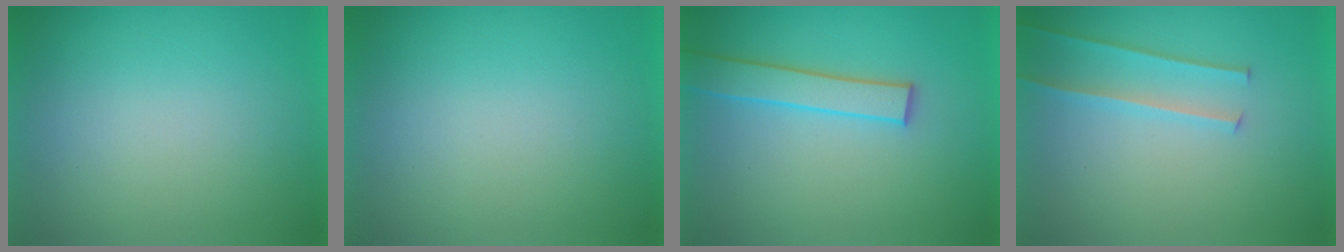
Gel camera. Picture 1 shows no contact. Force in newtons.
{"total": 1.1}
{"total": 2.7}
{"total": 2.2}